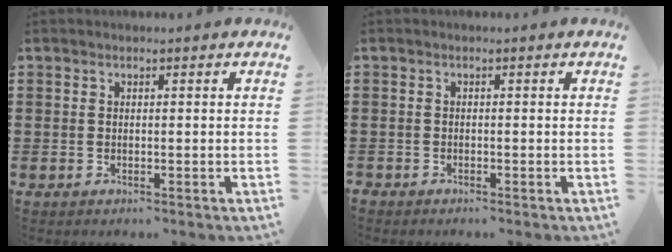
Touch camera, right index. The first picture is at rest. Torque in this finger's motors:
{"motor_torque": [-1.79, 0.34, -0.88, -0.22]}